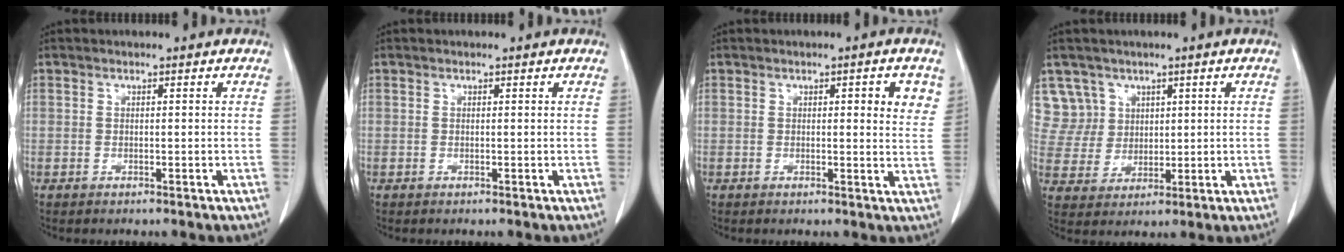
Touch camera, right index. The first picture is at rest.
{"total": 0.0}
{"total": 4.2, "force": [1.6, 1.0, 3.8], "torque": [-0.041, -0.005, 0.015]}
{"total": 6.7, "force": [3.7, 5.6, -0.5], "torque": [0.013, 0.013, 0.084]}